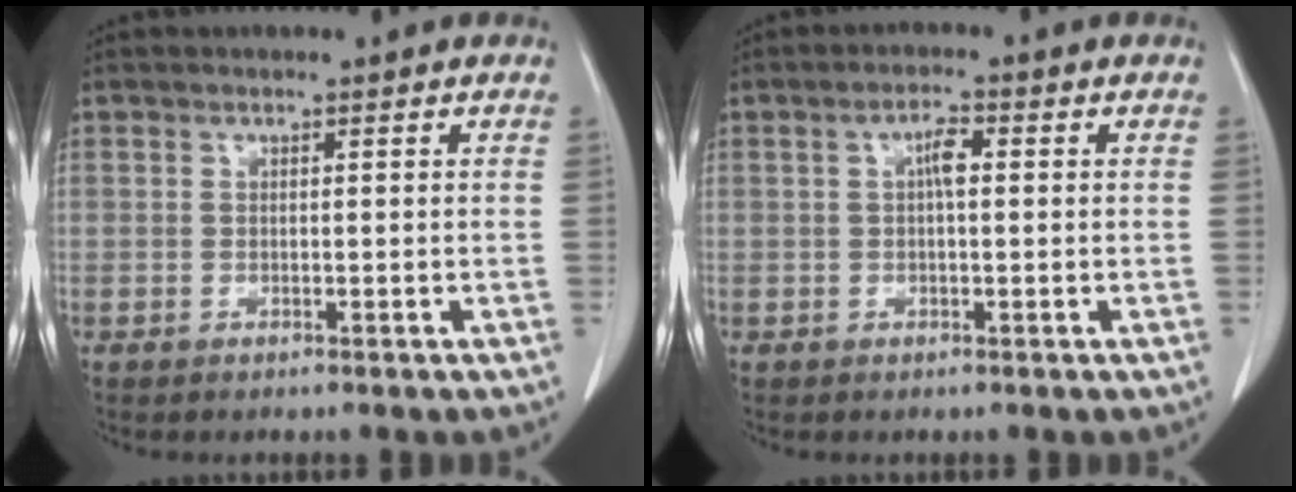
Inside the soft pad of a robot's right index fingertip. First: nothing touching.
{"total": 2.8, "force": [0.4, 0.8, 2.7], "torque": [-0.048, 0.008, 0.005]}